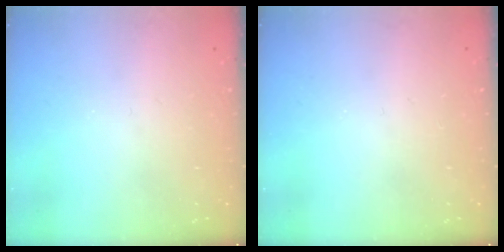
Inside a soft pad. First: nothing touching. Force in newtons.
{"total": 0.0}